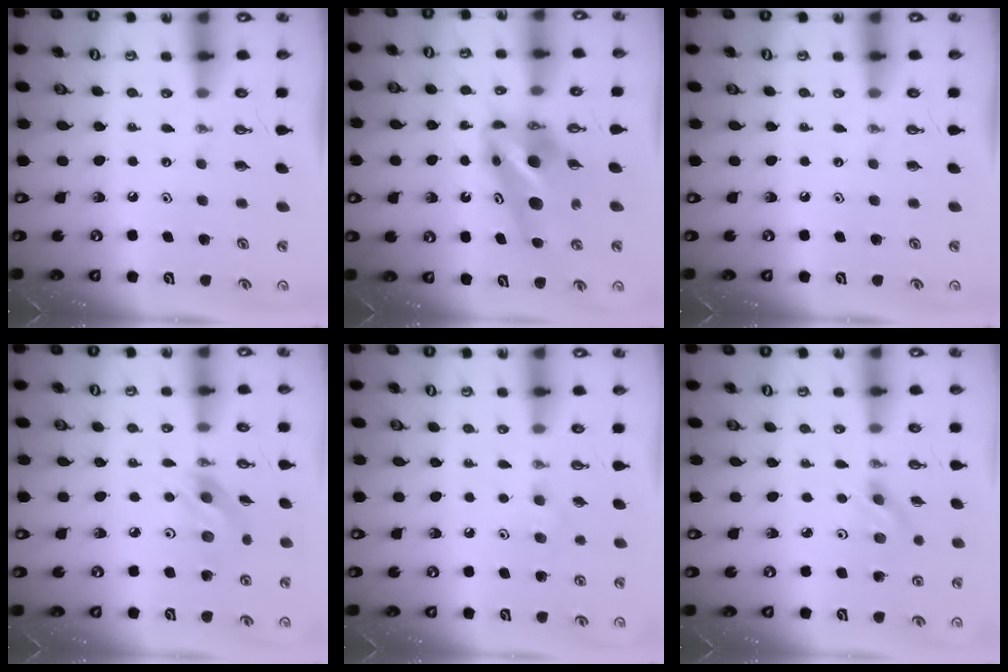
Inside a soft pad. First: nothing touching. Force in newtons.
{"total": 10.2, "press": 10.2, "slide": 0.8}
{"total": 0.0}
{"total": 8.5, "press": 8.5, "slide": 0.7}
{"total": 4.7, "press": 4.0, "slide": 2.4}
{"total": 2.8, "press": 2.4, "slide": 1.4}